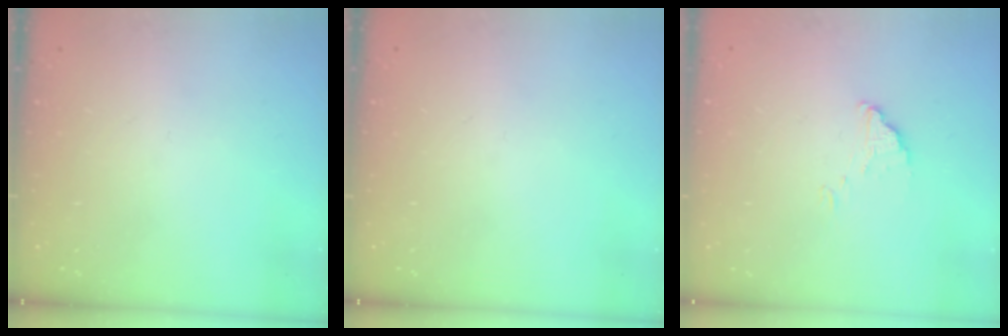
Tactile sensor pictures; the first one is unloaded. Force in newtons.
{"total": 0.0}
{"total": 1.5, "press": 1.5, "slide": 0.1}